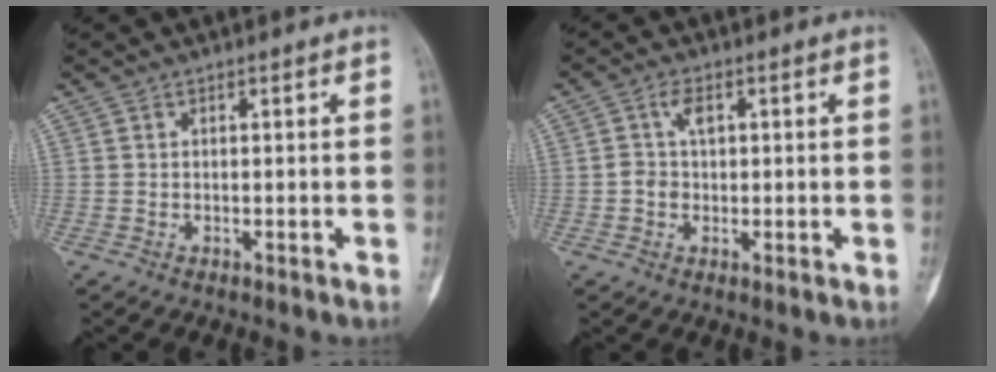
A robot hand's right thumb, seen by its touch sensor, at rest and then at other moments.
{"total": 3.4, "force": [0.8, 2.4, 2.3], "torque": [-0.034, 0.010, 0.013]}